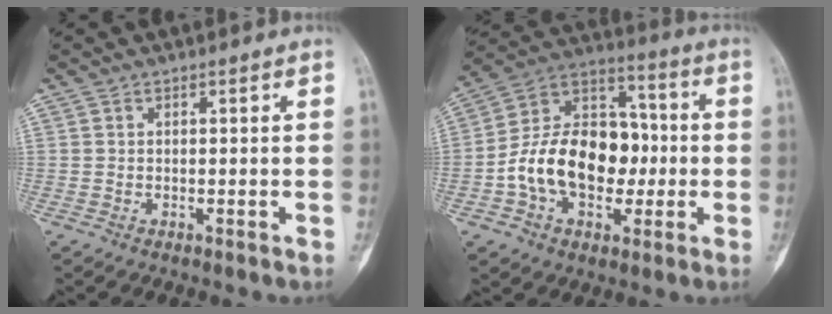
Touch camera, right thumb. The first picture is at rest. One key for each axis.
{"total": 19.5, "fx": -2.6, "fy": 13.5, "fz": 13.8, "tx": -0.204, "ty": 0.042, "tz": -0.042}